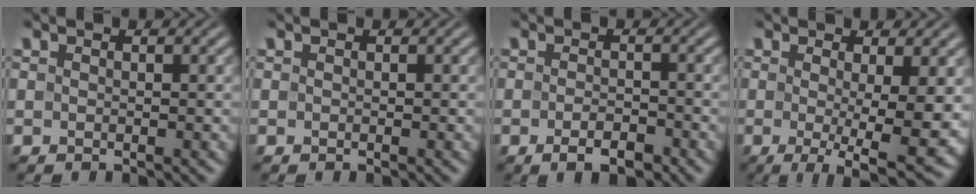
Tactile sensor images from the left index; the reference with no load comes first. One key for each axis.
{"total": 0.0}
{"total": 2.5, "fx": -1.4, "fy": 0.9, "fz": 1.9, "tx": -0.034, "ty": -0.002, "tz": -0.024}
{"total": 7.7, "fx": -0.9, "fy": 1.6, "fz": 7.5, "tx": -0.107, "ty": -0.018, "tz": -0.009}